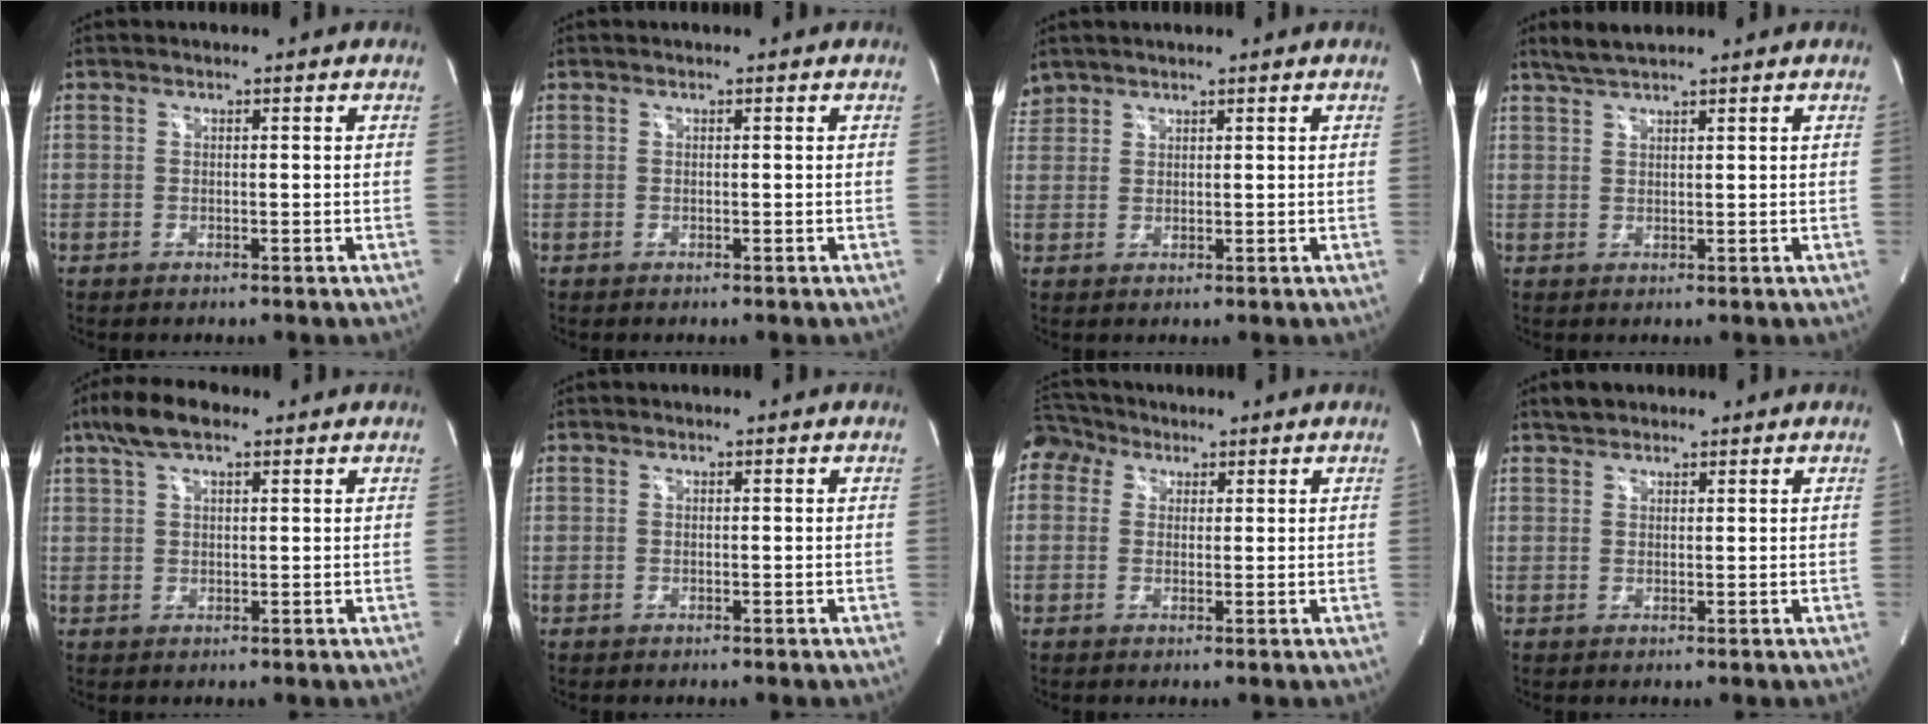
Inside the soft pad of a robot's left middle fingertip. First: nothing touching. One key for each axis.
{"total": 0.0}
{"total": 2.4, "fx": 2.1, "fy": 1.0, "fz": -0.1, "tx": 0.000, "ty": 0.013, "tz": 0.043}
{"total": 3.3, "fx": 2.9, "fy": 0.1, "fz": 1.5, "tx": -0.038, "ty": 0.011, "tz": 0.058}
{"total": 6.5, "fx": 4.2, "fy": 2.0, "fz": 4.5, "tx": -0.097, "ty": 0.025, "tz": 0.076}
{"total": 0.0}
{"total": 5.1, "fx": 3.0, "fy": 4.0, "fz": 1.2, "tx": -0.035, "ty": 0.036, "tz": 0.062}
{"total": 2.2, "fx": 1.9, "fy": 1.2, "fz": 0.5, "tx": -0.014, "ty": 0.013, "tz": 0.030}